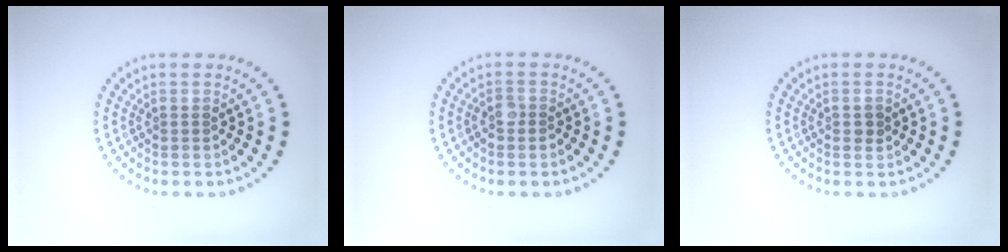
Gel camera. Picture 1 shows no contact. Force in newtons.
{"total": 1.3, "press": 1.2, "slide": 0.5}
{"total": 1.0, "press": 1.0, "slide": 0.1}